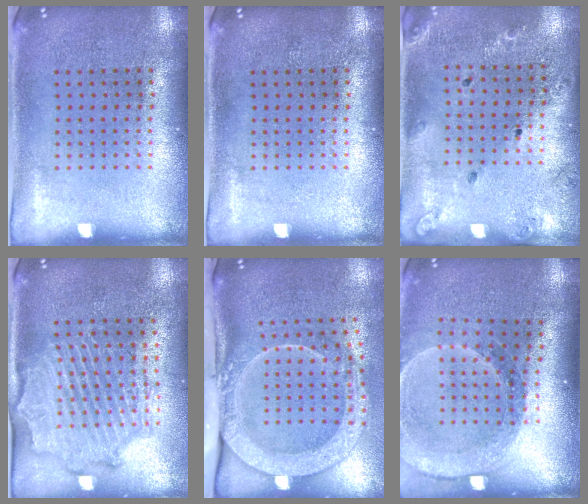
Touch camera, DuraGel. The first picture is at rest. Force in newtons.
{"total": 0.0}
{"total": 1.3, "press": 1.3, "slide": 0.3}
{"total": 2.1, "press": 2.1, "slide": 0.5}
{"total": 2.8, "press": 2.0, "slide": 1.9}
{"total": 1.5, "press": 1.5, "slide": 0.1}